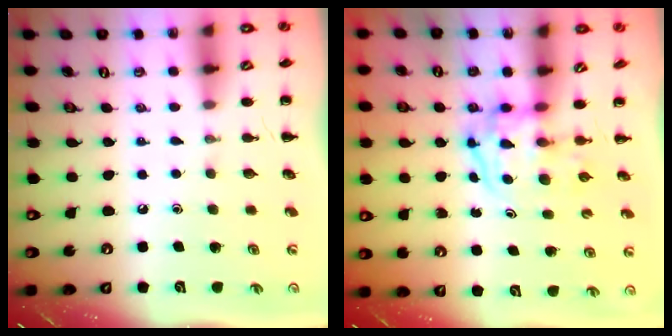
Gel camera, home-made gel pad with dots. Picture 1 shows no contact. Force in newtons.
{"total": 3.6, "press": 3.5, "slide": 0.5}